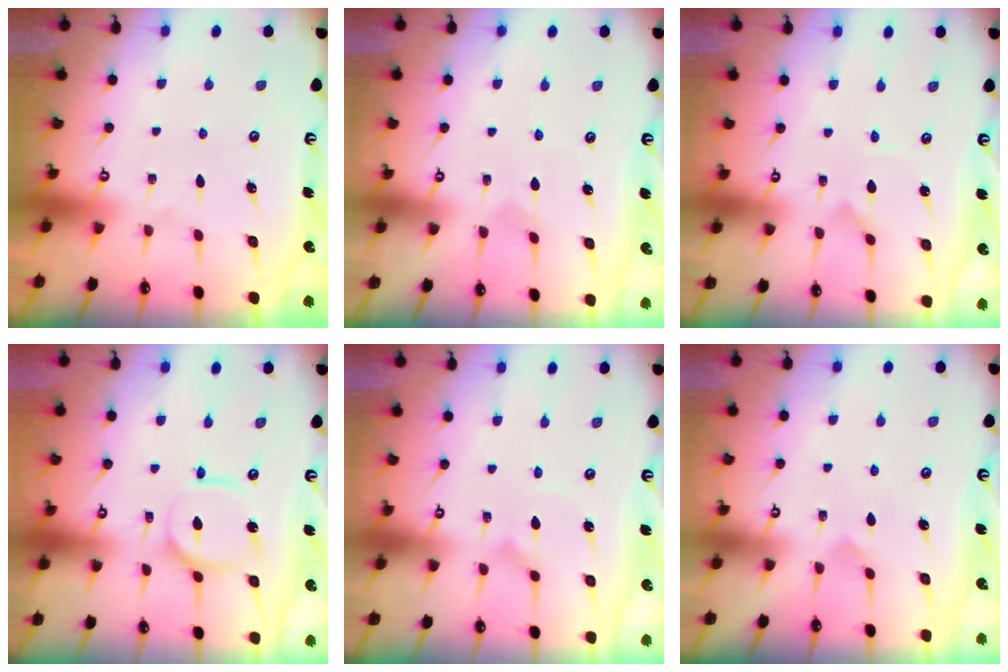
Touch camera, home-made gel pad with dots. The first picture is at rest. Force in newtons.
{"total": 0.9, "press": 0.9, "slide": 0.0}
{"total": 0.0}
{"total": 9.0, "press": 9.0, "slide": 0.9}
{"total": 2.3, "press": 2.3, "slide": 0.1}
{"total": 4.9, "press": 4.9, "slide": 0.5}